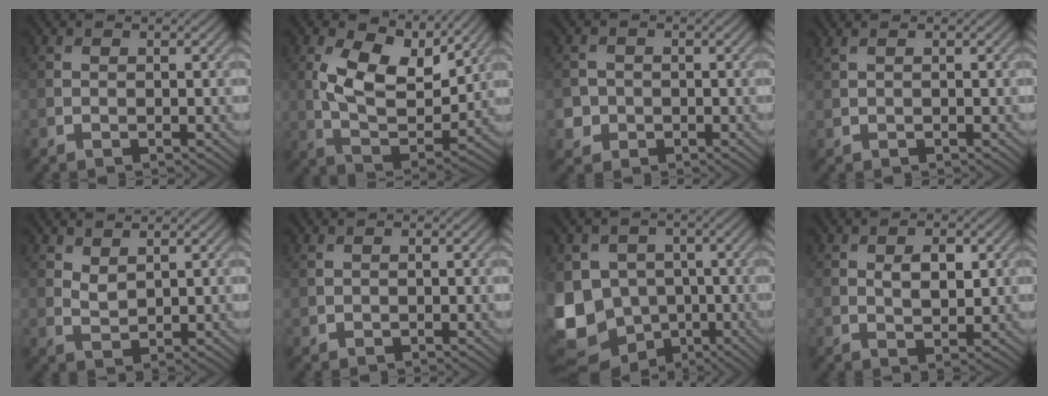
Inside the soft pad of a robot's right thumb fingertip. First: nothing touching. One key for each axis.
{"total": 11.6, "fx": 4.1, "fy": 6.0, "fz": 9.0, "tx": -0.177, "ty": -0.007, "tz": 0.074}
{"total": 2.4, "fx": -0.7, "fy": 2.3, "fz": 0.5, "tx": -0.007, "ty": -0.006, "tz": -0.015}
{"total": 1.1, "fx": 0.8, "fy": 0.2, "fz": 0.7, "tx": -0.023, "ty": 0.006, "tz": 0.017}
{"total": 2.1, "fx": 1.5, "fy": 0.9, "fz": 1.2, "tx": -0.030, "ty": -0.004, "tz": 0.036}
{"total": 0.6, "fx": 0.5, "fy": 0.3, "fz": 0.3, "tx": -0.012, "ty": 0.000, "tz": 0.014}
{"total": 14.8, "fx": -4.3, "fy": 12.3, "fz": 7.1, "tx": -0.194, "ty": -0.025, "tz": -0.091}
{"total": 3.5, "fx": 0.9, "fy": 1.8, "fz": 2.8, "tx": -0.055, "ty": -0.004, "tz": 0.020}